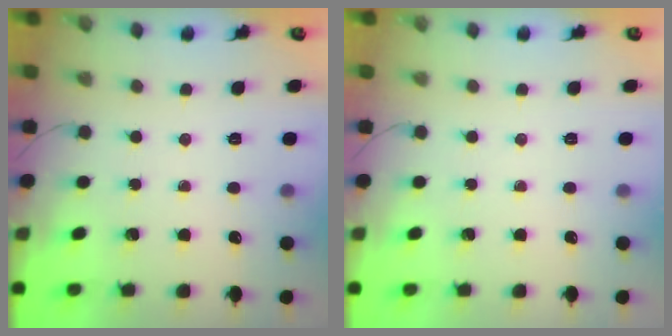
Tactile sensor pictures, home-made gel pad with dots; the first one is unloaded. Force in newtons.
{"total": 0.0}